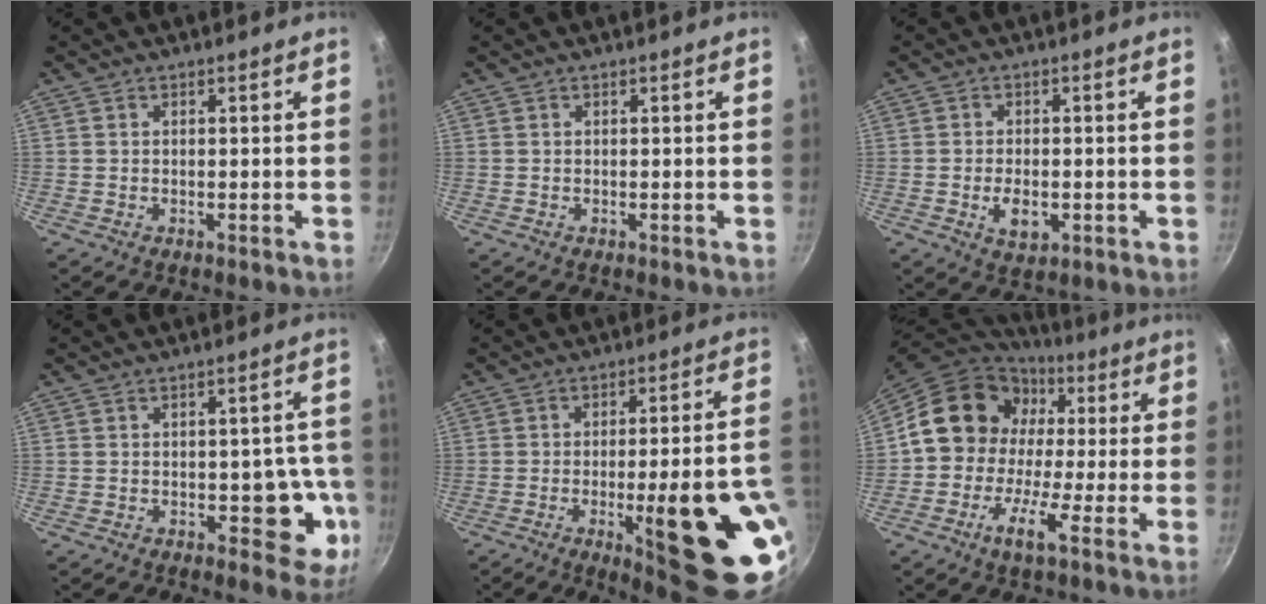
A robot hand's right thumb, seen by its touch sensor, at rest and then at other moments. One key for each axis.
{"total": 0.0}
{"total": 5.1, "fx": -1.3, "fy": 3.1, "fz": 3.9, "tx": -0.061, "ty": 0.001, "tz": -0.016}
{"total": 8.8, "fx": -2.3, "fy": 5.1, "fz": 6.7, "tx": -0.019, "ty": 0.013, "tz": -0.027}
{"total": 22.7, "fx": -6.5, "fy": 5.4, "fz": 21.1, "tx": -0.247, "ty": 0.014, "tz": -0.077}
{"total": 16.0, "fx": 0.6, "fy": 12.1, "fz": 10.4, "tx": -0.160, "ty": 0.045, "tz": -0.013}